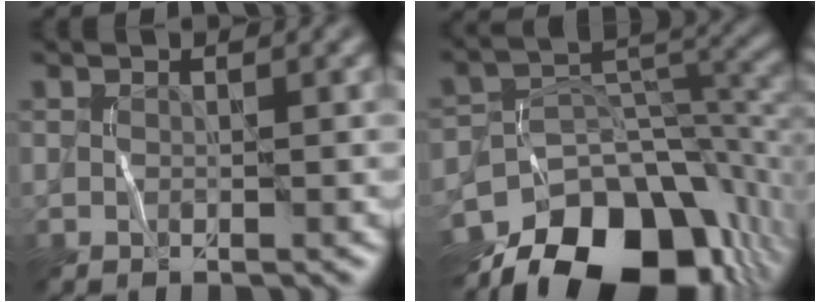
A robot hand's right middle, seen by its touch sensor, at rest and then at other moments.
{"total": 14.1, "force": [-9.5, 7.6, 7.2], "torque": [-0.131, -0.005, -0.136]}